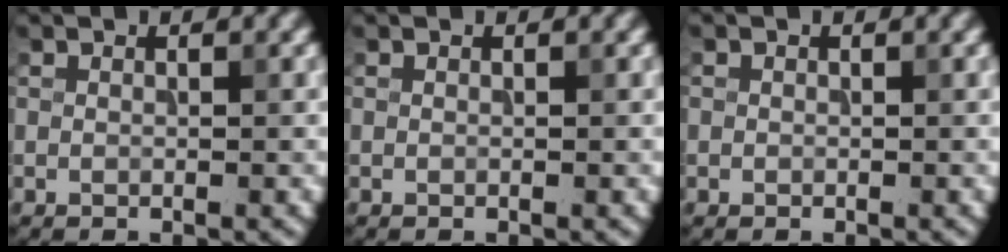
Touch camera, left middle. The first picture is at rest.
{"total": 0.0}
{"total": 0.7, "force": [0.0, 0.7, -0.1], "torque": [0.012, -0.001, -0.003]}